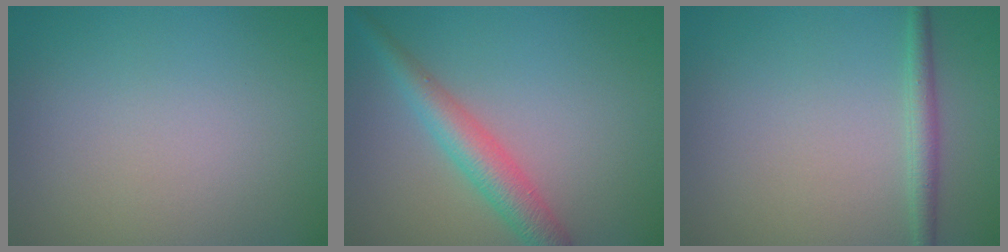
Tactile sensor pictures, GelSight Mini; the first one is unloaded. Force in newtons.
{"total": 3.5, "press": 3.5, "slide": 0.1}
{"total": 1.8, "press": 1.8, "slide": 0.1}